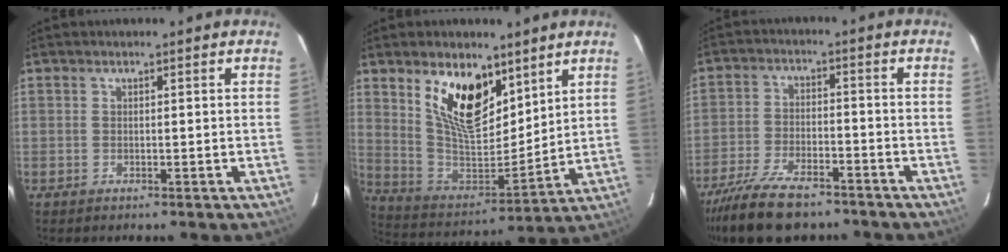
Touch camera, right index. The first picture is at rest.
{"total": 16.1, "force": [9.1, 7.9, 10.7], "torque": [-0.199, -0.007, 0.178]}
{"total": 14.9, "force": [-11.9, 5.2, 7.3], "torque": [-0.167, -0.021, -0.206]}